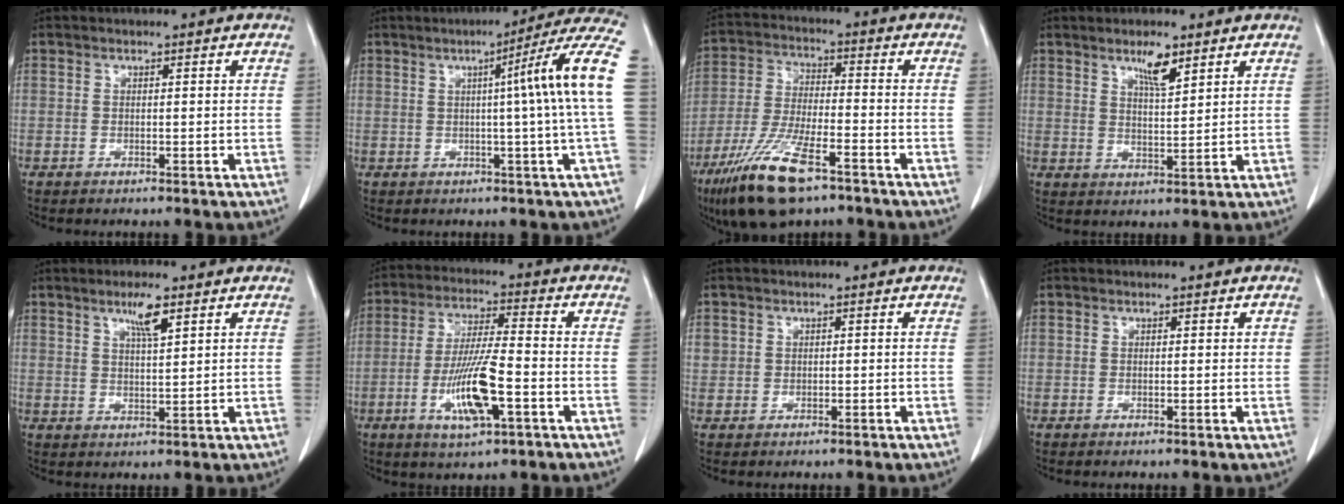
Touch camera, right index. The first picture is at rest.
{"total": 12.5, "force": [1.3, -2.3, 12.2], "torque": [-0.148, 0.016, 0.009]}
{"total": 13.7, "force": [-8.6, 3.1, 10.2], "torque": [-0.210, -0.027, -0.153]}
{"total": 4.7, "force": [3.2, 0.9, 3.3], "torque": [-0.061, -0.004, 0.058]}
{"total": 4.4, "force": [2.7, 0.4, 3.4], "torque": [-0.062, -0.001, 0.048]}
{"total": 11.0, "force": [-3.6, 1.5, 10.3], "torque": [-0.200, -0.008, -0.063]}
{"total": 1.5, "force": [0.6, 1.4, 0.2], "torque": [0.007, 0.009, 0.011]}
{"total": 0.7, "force": [0.4, 0.3, 0.4], "torque": [-0.002, 0.000, 0.005]}